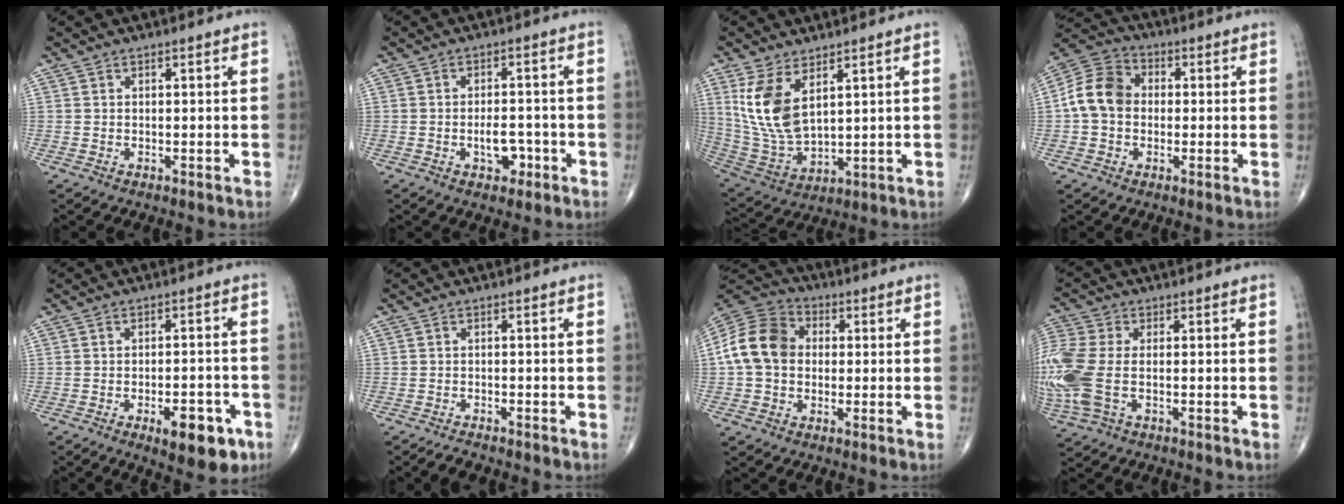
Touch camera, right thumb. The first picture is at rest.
{"total": 4.5, "force": [-1.9, 2.6, 3.1], "torque": [-0.030, 0.014, -0.026]}
{"total": 12.4, "force": [4.8, 6.2, 9.7], "torque": [-0.194, -0.025, 0.114]}
{"total": 10.0, "force": [-0.1, 8.0, 6.0], "torque": [-0.104, 0.030, -0.015]}
{"total": 9.5, "force": [-4.7, 3.8, 7.3], "torque": [-0.078, 0.019, -0.060]}
{"total": 2.3, "force": [-2.2, 0.4, 0.7], "torque": [-0.018, 0.004, -0.036]}
{"total": 12.7, "force": [0.4, 10.0, 7.8], "torque": [-0.138, 0.033, -0.002]}
{"total": 14.5, "force": [-2.0, 8.4, 11.6], "torque": [-0.319, 0.002, -0.033]}